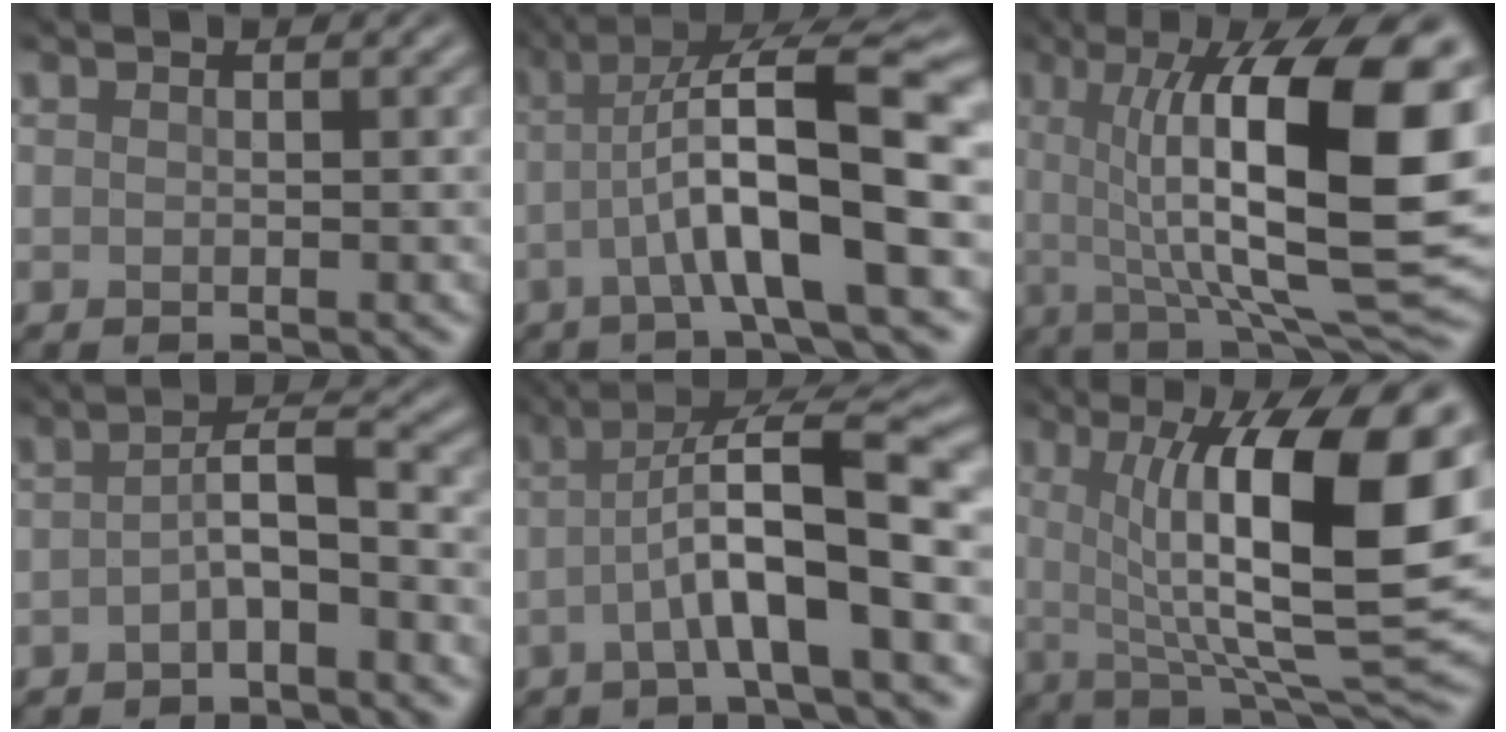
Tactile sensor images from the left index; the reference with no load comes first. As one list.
[{"total": 10.0, "force": [-0.5, 2.1, 9.7], "torque": [-0.156, 0.015, -0.015]}, {"total": 16.6, "force": [2.0, 5.3, 15.6], "torque": [-0.223, 0.001, 0.029]}, {"total": 2.9, "force": [-1.3, 0.6, 2.5], "torque": [-0.050, 0.010, -0.028]}, {"total": 8.0, "force": [-1.0, 1.7, 7.7], "torque": [-0.125, 0.016, -0.023]}, {"total": 15.1, "force": [2.4, 4.4, 14.2], "torque": [-0.211, -0.009, 0.038]}]